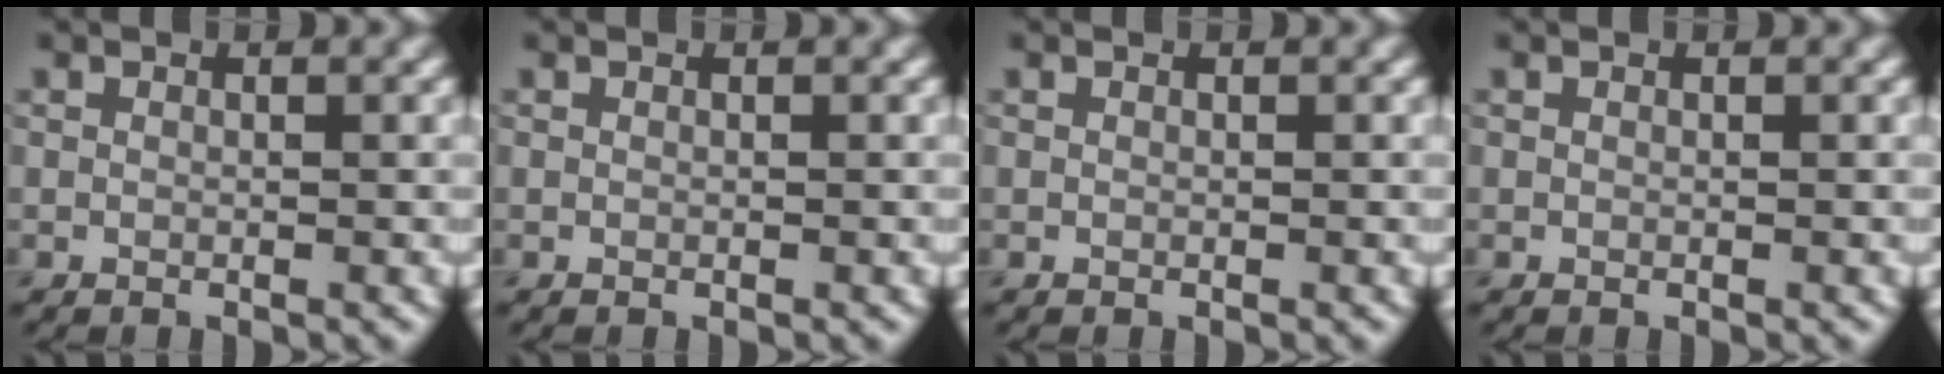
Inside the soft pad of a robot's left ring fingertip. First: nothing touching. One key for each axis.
{"total": 0.0}
{"total": 0.0}
{"total": 0.0}